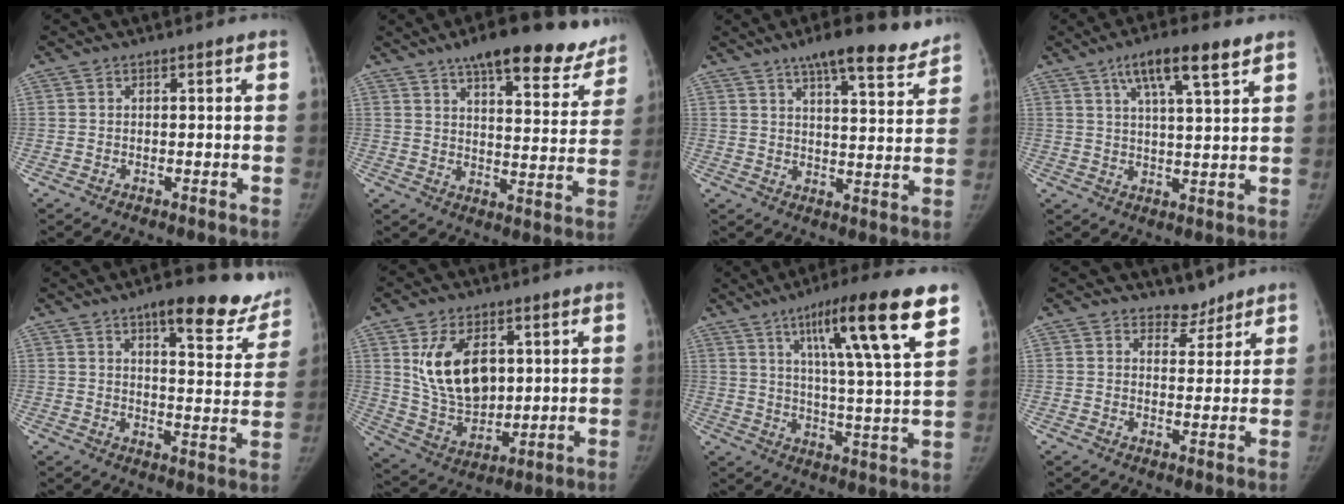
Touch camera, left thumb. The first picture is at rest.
{"total": 20.8, "force": [15.8, 6.8, 11.7], "torque": [-0.118, -0.056, 0.208]}
{"total": 13.6, "force": [10.4, 3.1, 8.1], "torque": [-0.092, -0.047, 0.146]}
{"total": 10.2, "force": [6.0, 2.0, 8.0], "torque": [-0.133, -0.020, 0.101]}
{"total": 16.3, "force": [12.1, 5.3, 9.5], "torque": [-0.067, -0.071, 0.147]}
{"total": 14.5, "force": [4.1, 9.1, 10.5], "torque": [-0.154, -0.024, 0.093]}
{"total": 19.4, "force": [10.5, 2.2, 16.2], "torque": [-0.233, -0.036, 0.159]}
{"total": 3.6, "force": [3.1, 1.7, 0.0], "torque": [0.028, -0.024, 0.047]}